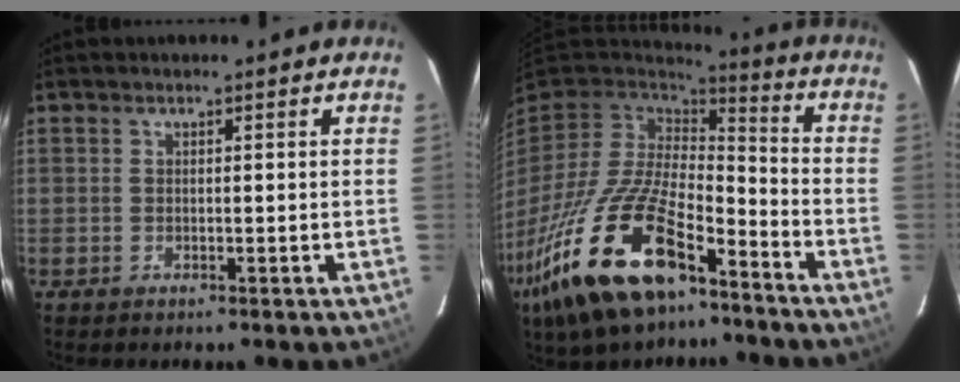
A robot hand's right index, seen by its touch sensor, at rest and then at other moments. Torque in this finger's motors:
{"motor_torque": [2.14, 0.00, 1.06, 0.21]}